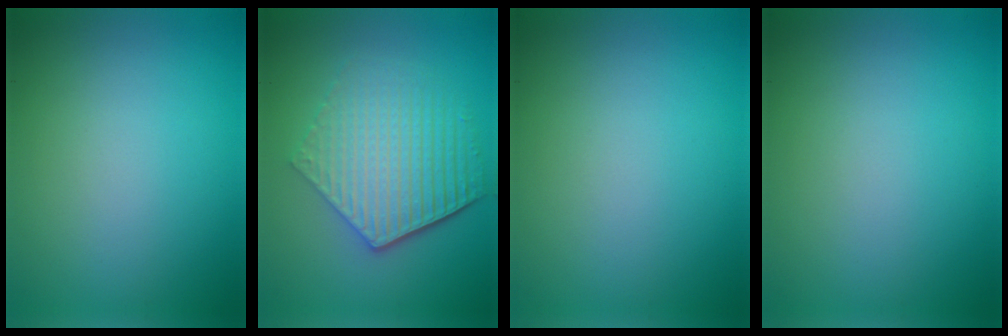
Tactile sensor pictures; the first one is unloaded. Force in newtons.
{"total": 6.2, "press": 4.5, "slide": 4.3}
{"total": 0.0}
{"total": 0.0}